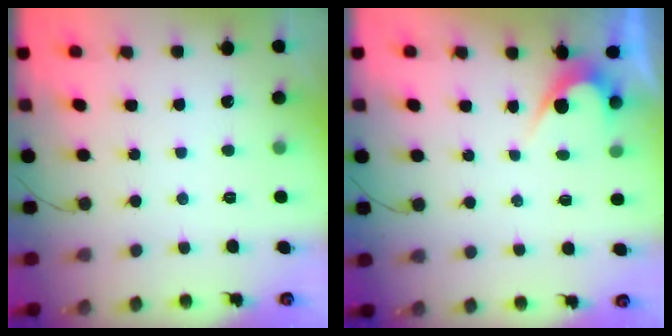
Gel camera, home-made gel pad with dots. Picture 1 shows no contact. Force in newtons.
{"total": 3.4, "press": 3.4, "slide": 0.3}